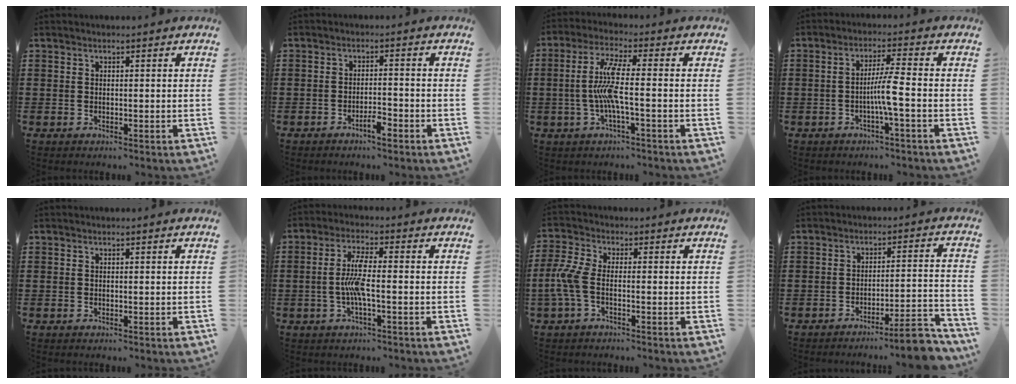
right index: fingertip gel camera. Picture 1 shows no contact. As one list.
[{"total": 2.9, "force": [-2.0, 0.8, 1.9], "torque": [-0.032, 0.007, -0.037]}, {"total": 7.5, "force": [-1.3, 0.7, 7.3], "torque": [-0.166, -0.014, -0.036]}, {"total": 4.8, "force": [-1.4, -0.4, 4.6], "torque": [-0.090, -0.009, -0.031]}, {"total": 0.0}, {"total": 5.8, "force": [-1.2, 1.0, 5.6], "torque": [-0.121, -0.005, -0.031]}, {"total": 5.2, "force": [-1.6, 2.0, 4.5], "torque": [-0.121, -0.011, -0.039]}, {"total": 7.0, "force": [-5.6, 0.3, 4.1], "torque": [-0.061, -0.002, -0.102]}]